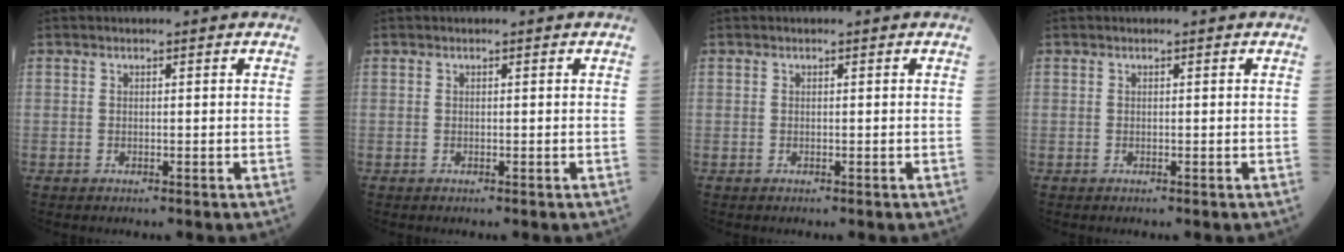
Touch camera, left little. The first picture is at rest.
{"total": 0.0}
{"total": 0.0}
{"total": 0.0}